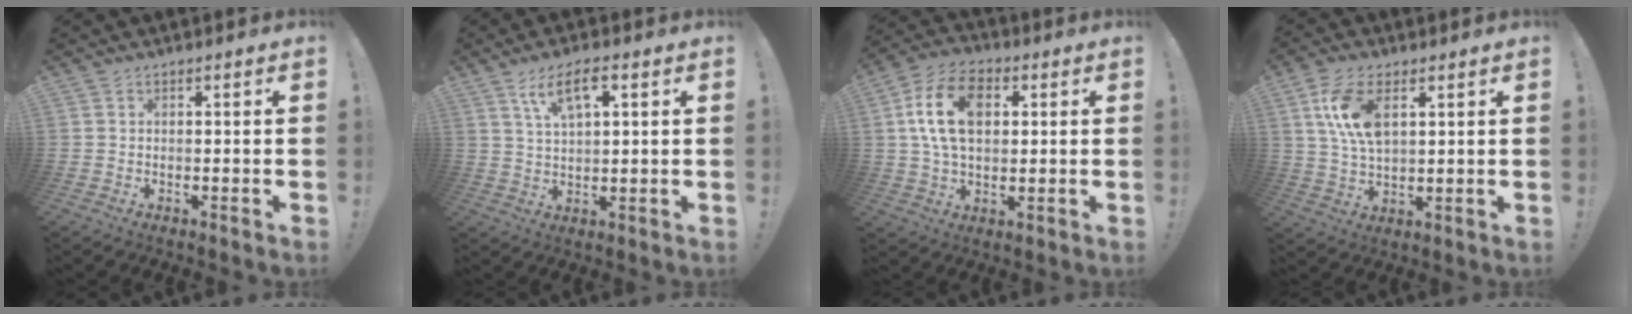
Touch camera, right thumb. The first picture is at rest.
{"total": 7.9, "force": [3.8, 2.8, 6.4], "torque": [-0.111, -0.001, 0.067]}
{"total": 15.5, "force": [3.3, 10.1, 11.2], "torque": [-0.204, 0.006, 0.060]}
{"total": 10.4, "force": [3.6, 5.2, 8.3], "torque": [-0.173, -0.002, 0.066]}